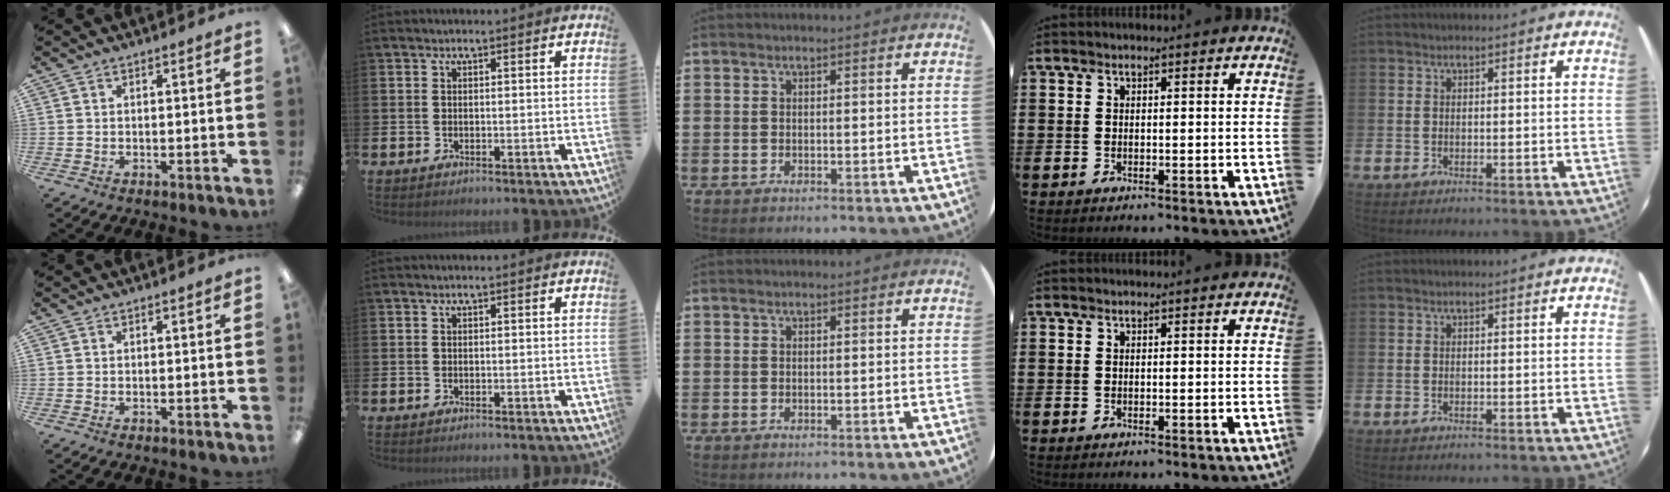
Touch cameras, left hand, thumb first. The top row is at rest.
{}